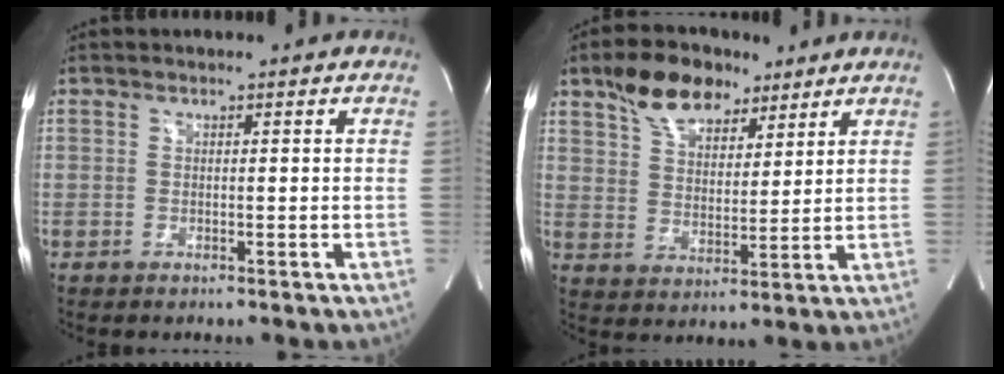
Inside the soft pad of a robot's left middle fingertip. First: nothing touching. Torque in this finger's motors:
{"motor_torque": [0.86, -0.84, 0.07, 0.06]}